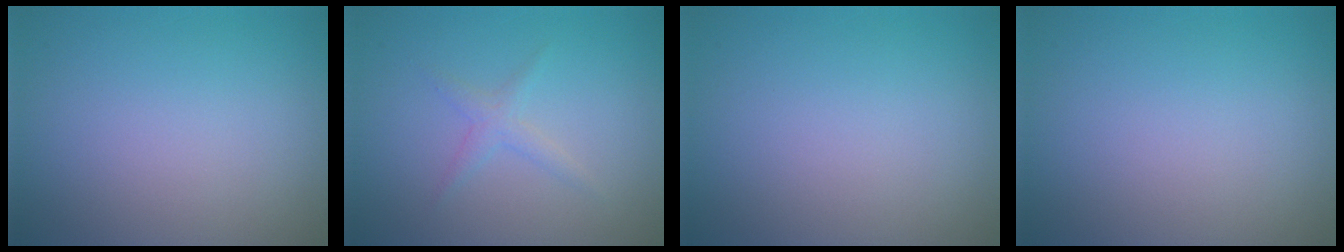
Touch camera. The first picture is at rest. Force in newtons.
{"total": 1.3, "press": 1.3, "slide": 0.0}
{"total": 0.0}
{"total": 0.0}